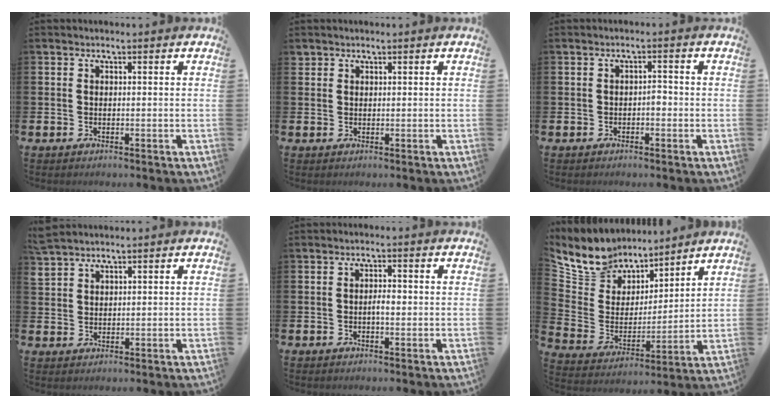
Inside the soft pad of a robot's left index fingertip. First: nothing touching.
{"total": 1.2, "force": [1.1, 0.5, -0.1], "torque": [0.009, 0.000, 0.019]}
{"total": 1.2, "force": [-0.6, 0.7, 0.8], "torque": [-0.008, -0.001, -0.015]}
{"total": 2.9, "force": [2.8, 0.5, 0.1], "torque": [-0.008, -0.010, 0.054]}
{"total": 1.6, "force": [-0.2, 0.6, 1.4], "torque": [-0.018, 0.000, -0.007]}
{"total": 9.1, "force": [8.3, 3.6, -0.7], "torque": [-0.048, -0.077, 0.153]}